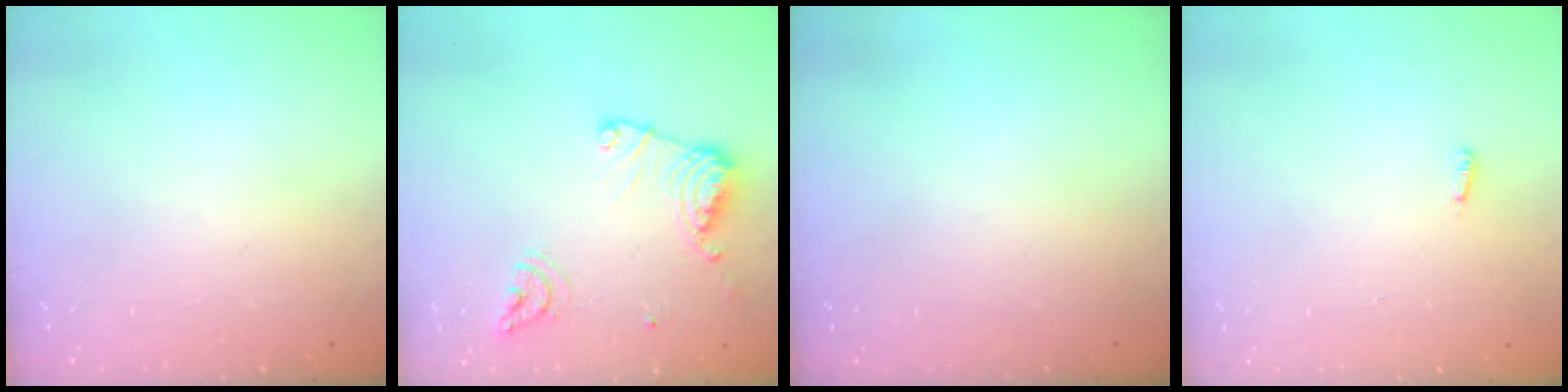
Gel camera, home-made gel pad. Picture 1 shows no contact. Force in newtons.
{"total": 13.6, "press": 13.5, "slide": 1.5}
{"total": 0.0}
{"total": 2.9, "press": 2.8, "slide": 0.9}